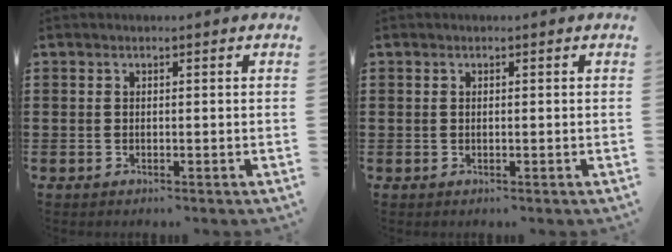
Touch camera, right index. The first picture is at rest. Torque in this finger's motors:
{"motor_torque": [-0.87, 1.22, -1.05, -0.21]}